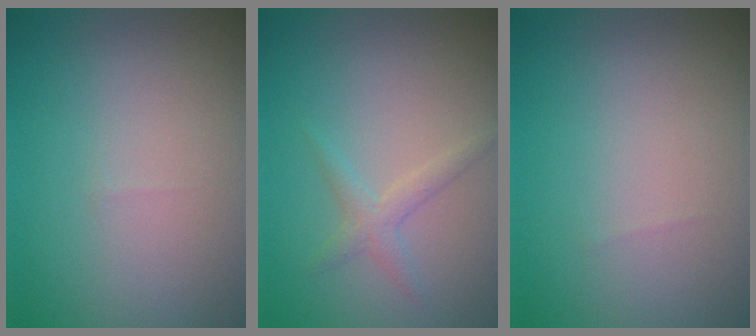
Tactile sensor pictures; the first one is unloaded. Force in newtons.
{"total": 1.4, "press": 1.4, "slide": 0.1}
{"total": 0.0}